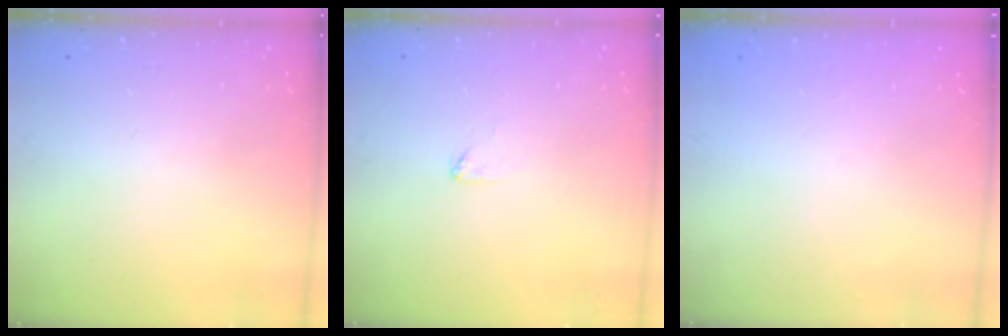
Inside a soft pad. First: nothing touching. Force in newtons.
{"total": 2.9, "press": 2.9, "slide": 0.1}
{"total": 0.0}